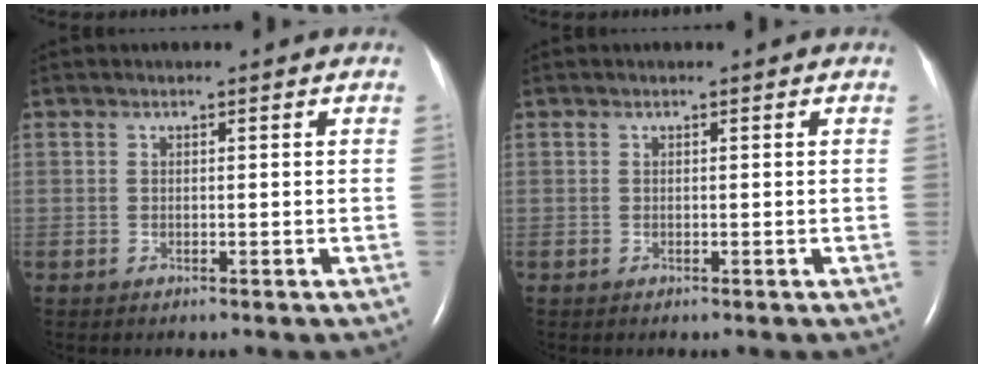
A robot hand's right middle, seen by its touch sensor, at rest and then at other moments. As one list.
[{"total": 0.0}]